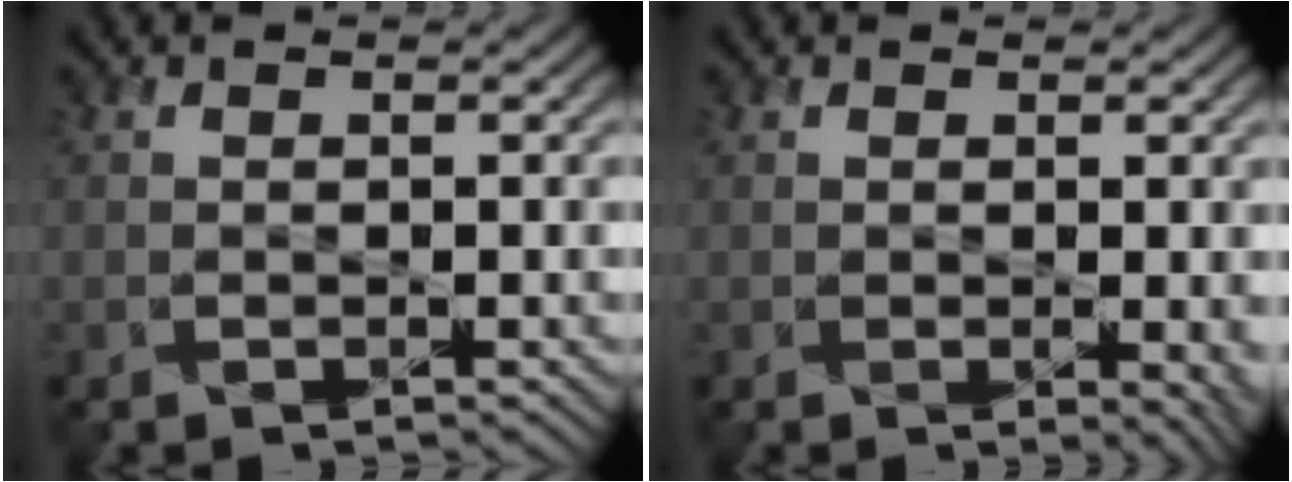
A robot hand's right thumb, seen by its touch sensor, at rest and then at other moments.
{"total": 2.4, "force": [-0.3, 0.7, 2.3], "torque": [-0.031, -0.008, 0.004]}